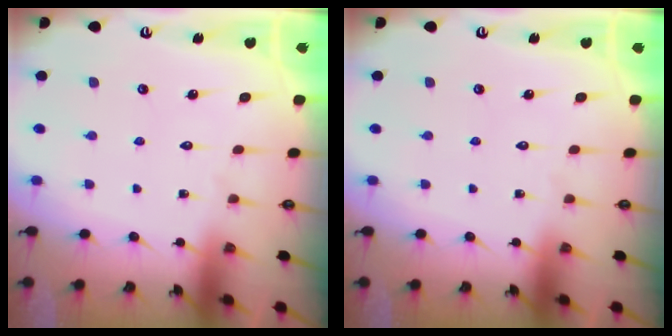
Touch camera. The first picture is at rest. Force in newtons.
{"total": 0.0}